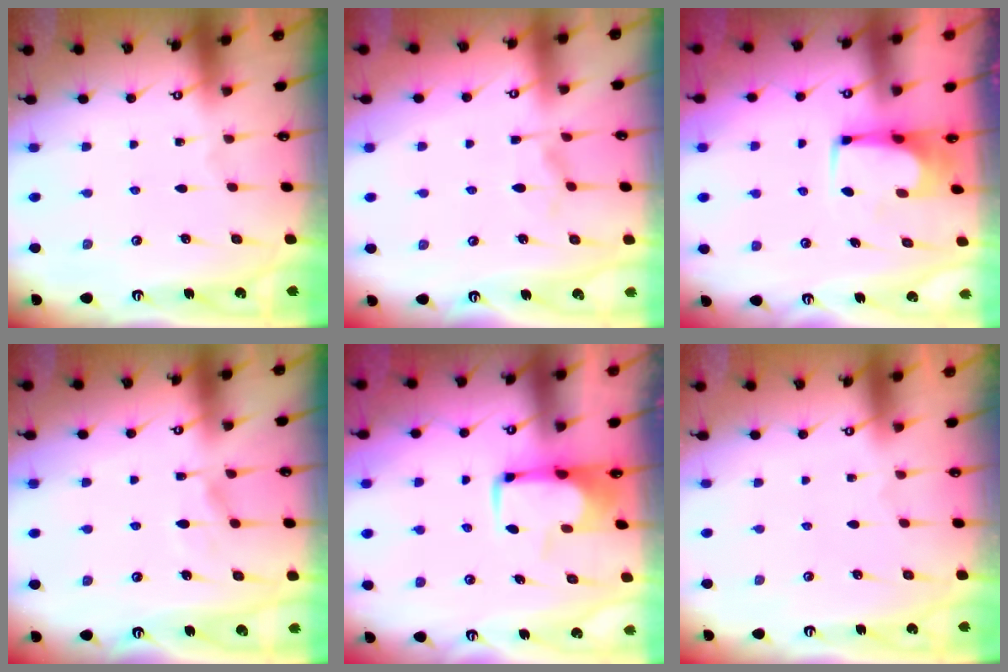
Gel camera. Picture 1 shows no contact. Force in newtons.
{"total": 1.2, "press": 0.8, "slide": 0.9}
{"total": 1.4, "press": 1.4, "slide": 0.1}
{"total": 6.1, "press": 6.1, "slide": 0.5}
{"total": 1.2, "press": 1.0, "slide": 0.5}
{"total": 1.5, "press": 1.4, "slide": 0.6}